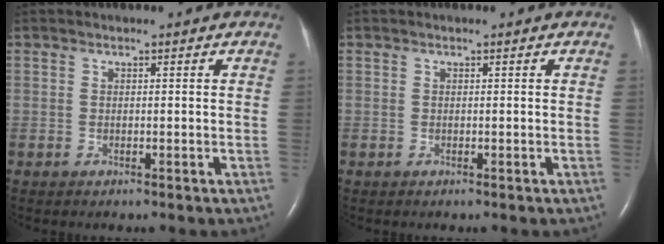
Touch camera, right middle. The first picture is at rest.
{"total": 0.0}